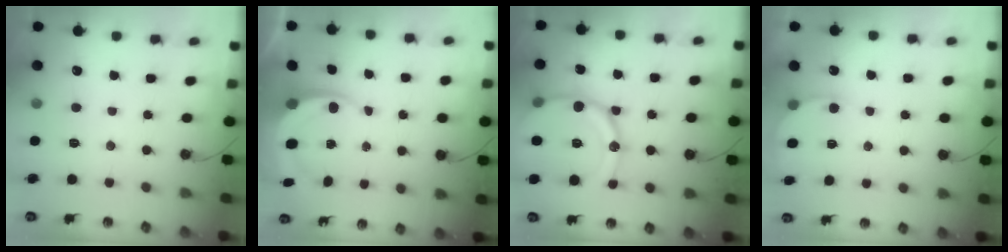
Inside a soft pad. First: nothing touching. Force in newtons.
{"total": 6.9, "press": 6.7, "slide": 1.7}
{"total": 19.1, "press": 18.8, "slide": 3.4}
{"total": 3.5, "press": 3.4, "slide": 0.4}